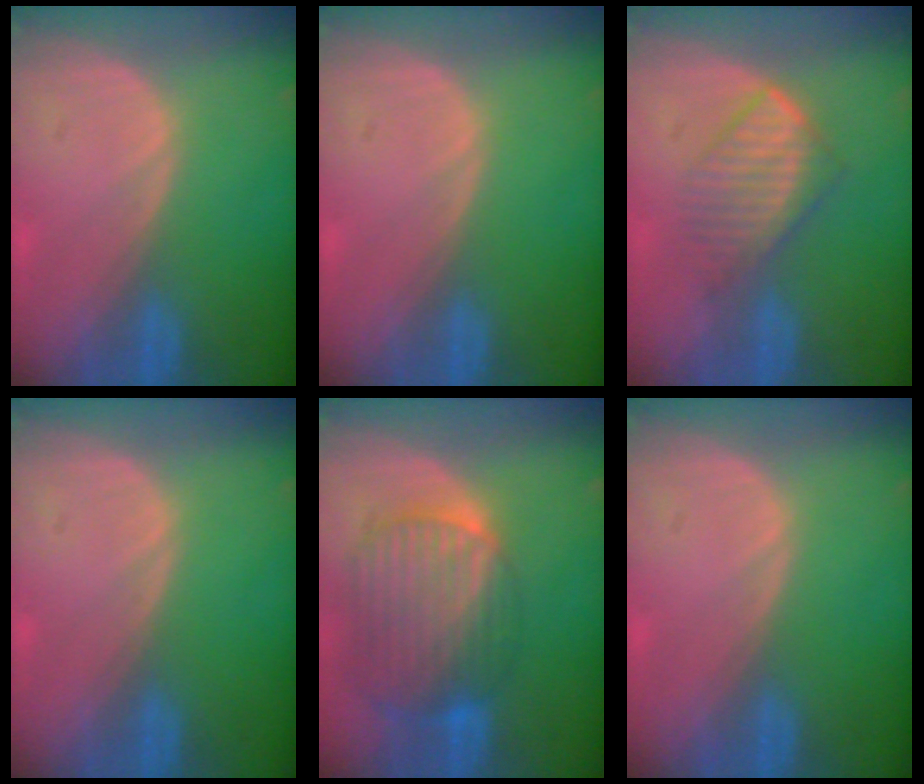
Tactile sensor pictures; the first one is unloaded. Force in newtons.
{"total": 0.0}
{"total": 6.0, "press": 5.7, "slide": 2.0}
{"total": 0.0}
{"total": 10.4, "press": 8.8, "slide": 5.5}
{"total": 0.0}